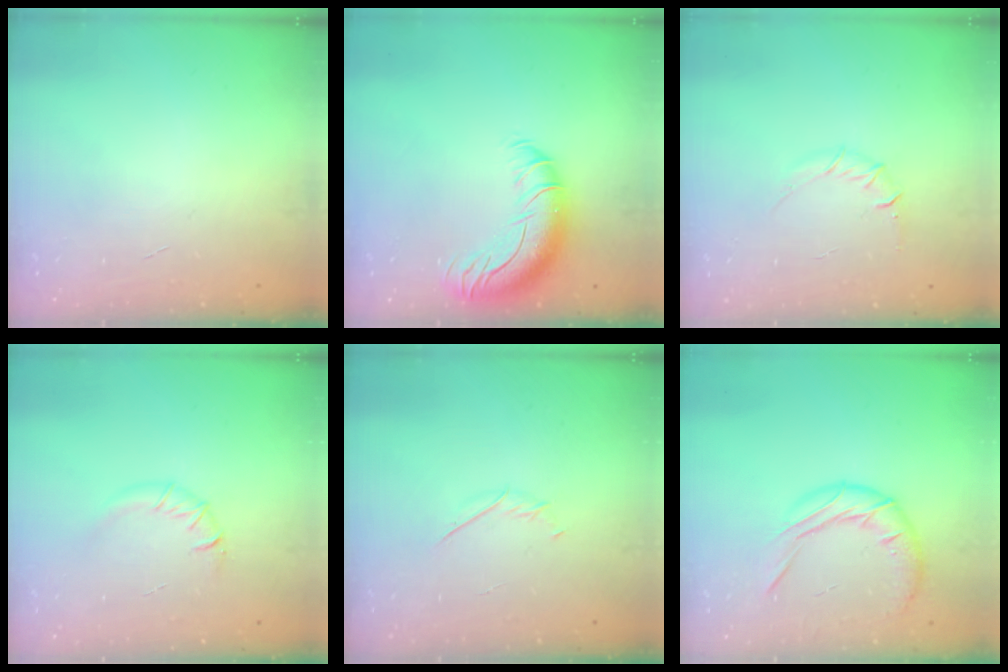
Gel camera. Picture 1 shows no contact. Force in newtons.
{"total": 13.3, "press": 13.0, "slide": 2.9}
{"total": 6.3, "press": 6.0, "slide": 2.1}
{"total": 4.6, "press": 4.4, "slide": 1.4}
{"total": 2.0, "press": 2.0, "slide": 0.6}
{"total": 14.9, "press": 14.7, "slide": 2.3}